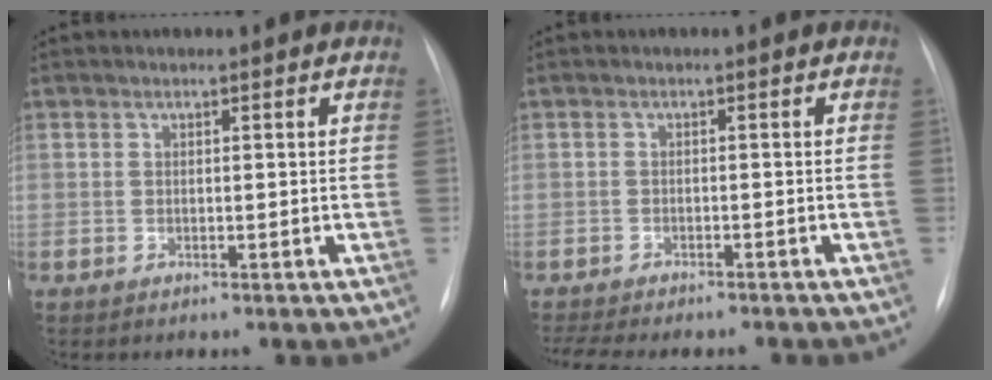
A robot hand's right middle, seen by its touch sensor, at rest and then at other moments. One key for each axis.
{"total": 10.1, "fx": -9.0, "fy": 2.0, "fz": 4.2, "tx": -0.059, "ty": -0.004, "tz": -0.120}